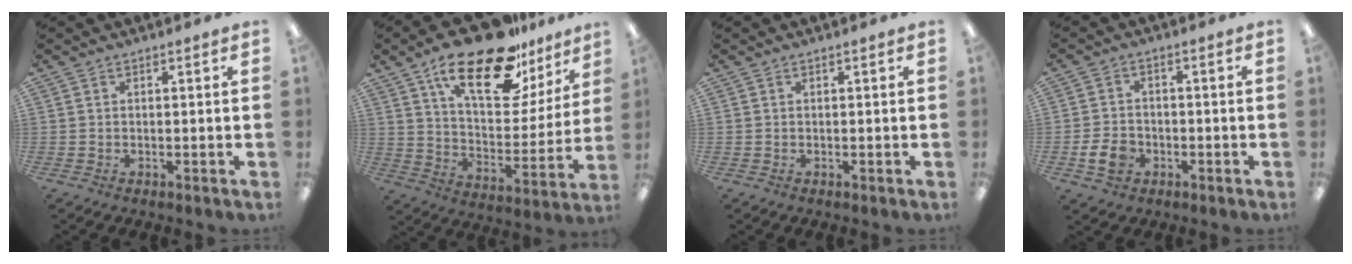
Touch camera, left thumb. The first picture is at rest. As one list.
[{"total": 24.0, "force": [16.0, 9.6, 15.1], "torque": [-0.236, -0.095, 0.270]}, {"total": 0.0}, {"total": 5.8, "force": [-2.3, 4.2, 3.2], "torque": [-0.067, 0.008, -0.041]}]